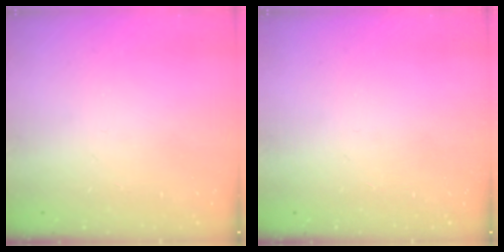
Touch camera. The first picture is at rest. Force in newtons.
{"total": 0.0}